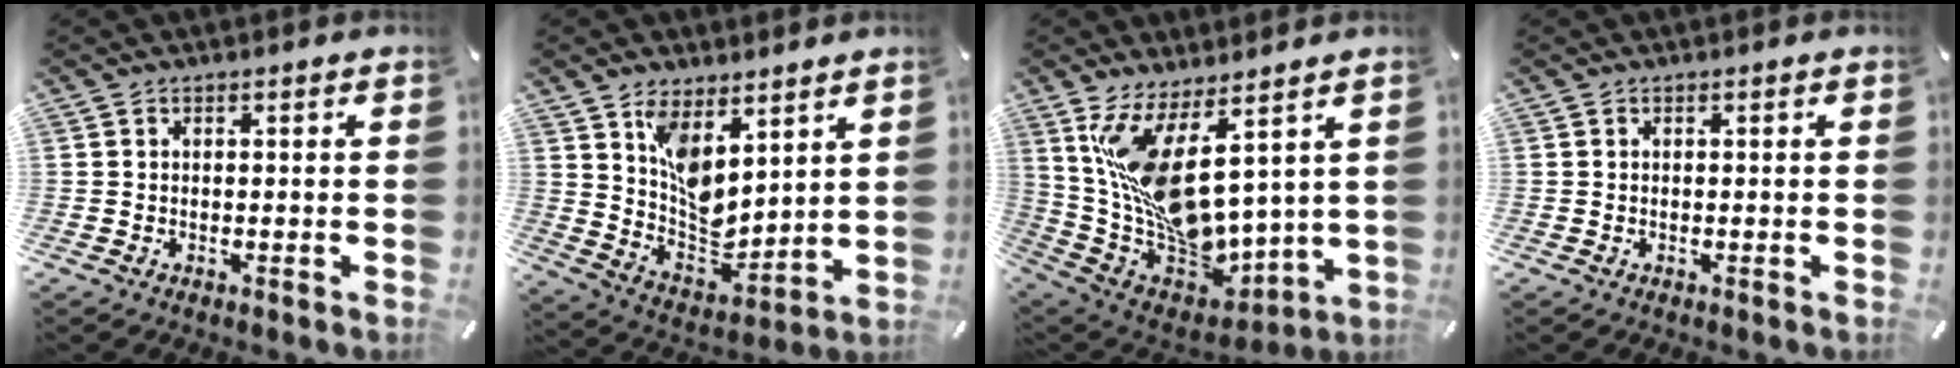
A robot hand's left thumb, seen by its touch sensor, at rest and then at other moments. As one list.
[{"total": 9.5, "force": [5.6, 5.5, 5.3], "torque": [-0.090, -0.046, 0.111]}, {"total": 15.4, "force": [5.8, 7.6, 12.1], "torque": [-0.258, -0.078, 0.107]}, {"total": 0.0}]